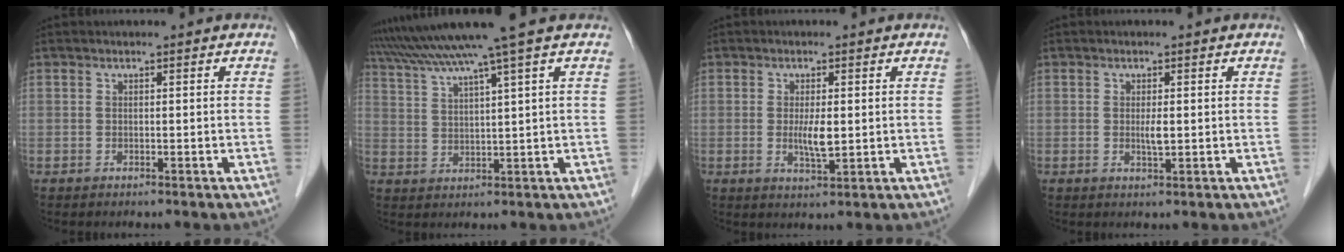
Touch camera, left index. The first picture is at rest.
{"total": 10.5, "force": [8.4, -2.6, 5.7], "torque": [-0.102, 0.012, 0.136]}
{"total": 3.6, "force": [0.0, 0.8, 3.5], "torque": [-0.067, -0.006, 0.001]}
{"total": 1.7, "force": [0.0, 0.3, 1.7], "torque": [-0.034, -0.002, 0.001]}